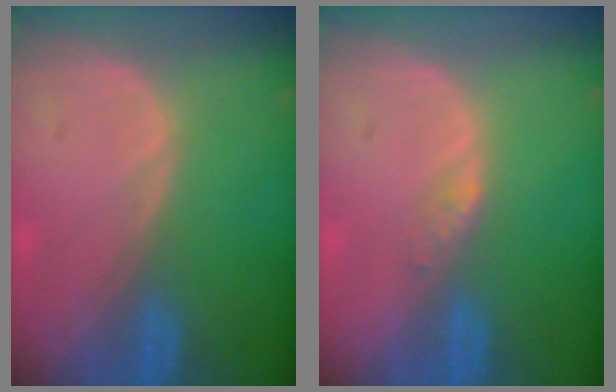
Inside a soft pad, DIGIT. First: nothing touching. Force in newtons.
{"total": 1.2, "press": 1.2, "slide": 0.1}